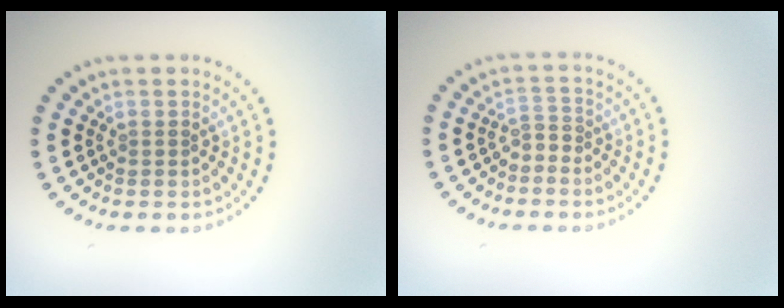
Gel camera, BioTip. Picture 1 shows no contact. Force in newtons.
{"total": 1.1, "press": 0.7, "slide": 0.8}